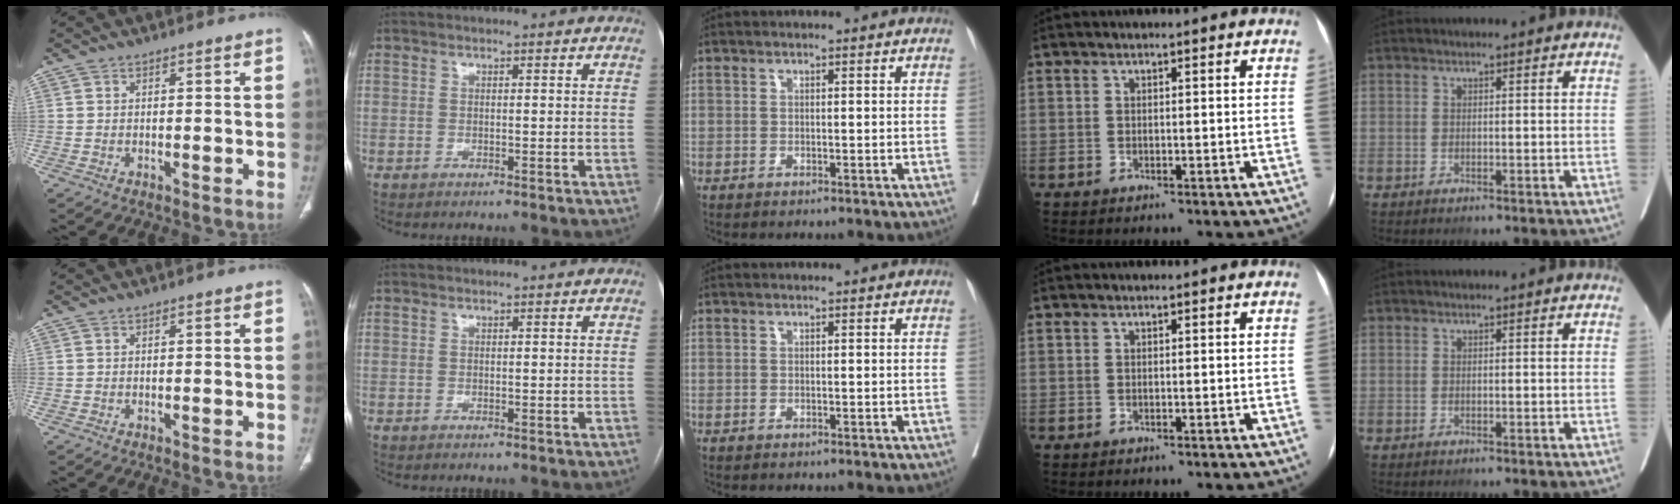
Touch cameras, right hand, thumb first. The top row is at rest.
{}